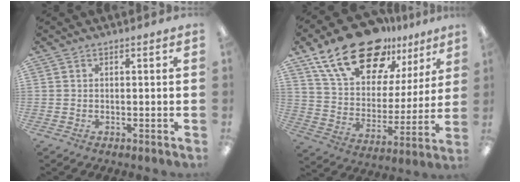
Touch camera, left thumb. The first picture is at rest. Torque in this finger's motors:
{"motor_torque": [0.59, 0.65, 1.43, -1.34, 0.39]}